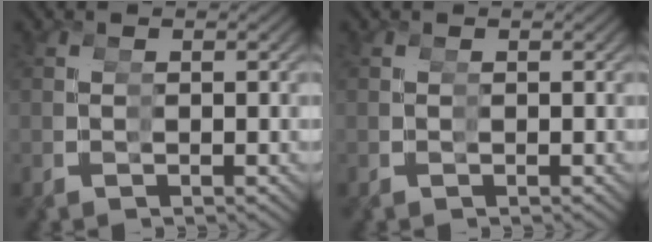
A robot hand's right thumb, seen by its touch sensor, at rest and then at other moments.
{"total": 0.0}